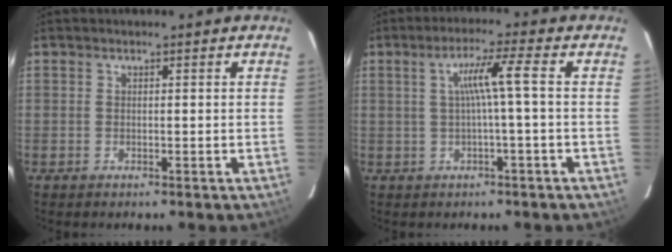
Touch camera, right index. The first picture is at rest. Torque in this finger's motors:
{"motor_torque": [0.46, -0.20, 0.35, 0.11]}